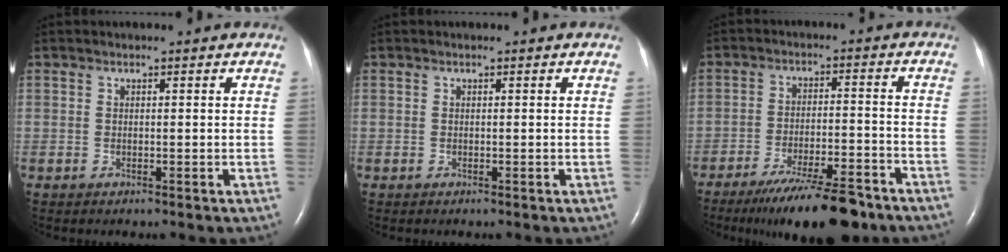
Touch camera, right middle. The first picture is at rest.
{"total": 0.0}
{"total": 13.7, "force": [-10.8, 2.2, 8.1], "torque": [-0.120, -0.017, -0.170]}